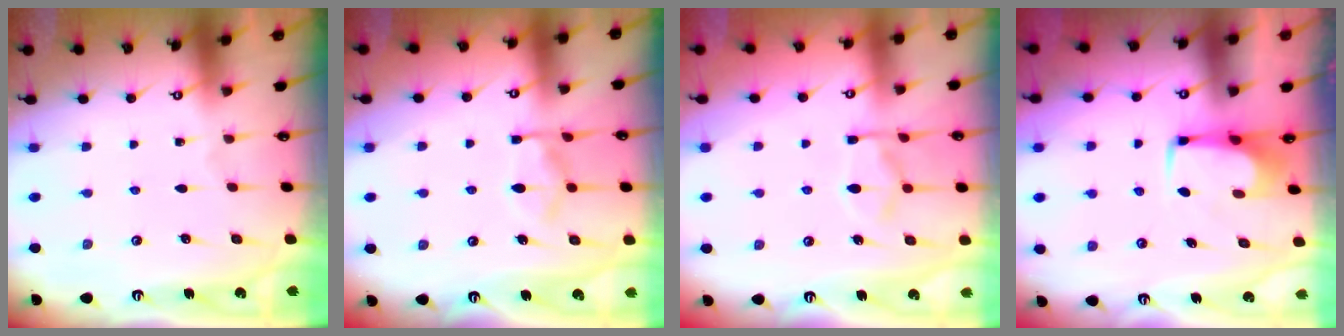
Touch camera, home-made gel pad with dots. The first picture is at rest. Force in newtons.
{"total": 10.4, "press": 10.3, "slide": 1.0}
{"total": 7.3, "press": 7.1, "slide": 1.6}
{"total": 1.9, "press": 1.8, "slide": 0.6}